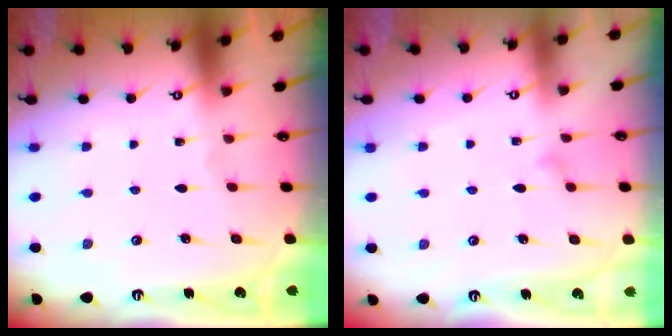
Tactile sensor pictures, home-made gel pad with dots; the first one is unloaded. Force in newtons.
{"total": 8.0, "press": 8.0, "slide": 0.4}